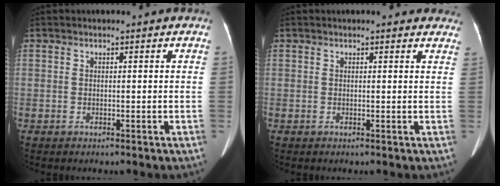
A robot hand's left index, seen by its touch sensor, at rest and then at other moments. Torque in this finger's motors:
{"motor_torque": [0.06, -0.05, 0.00, 0.01]}